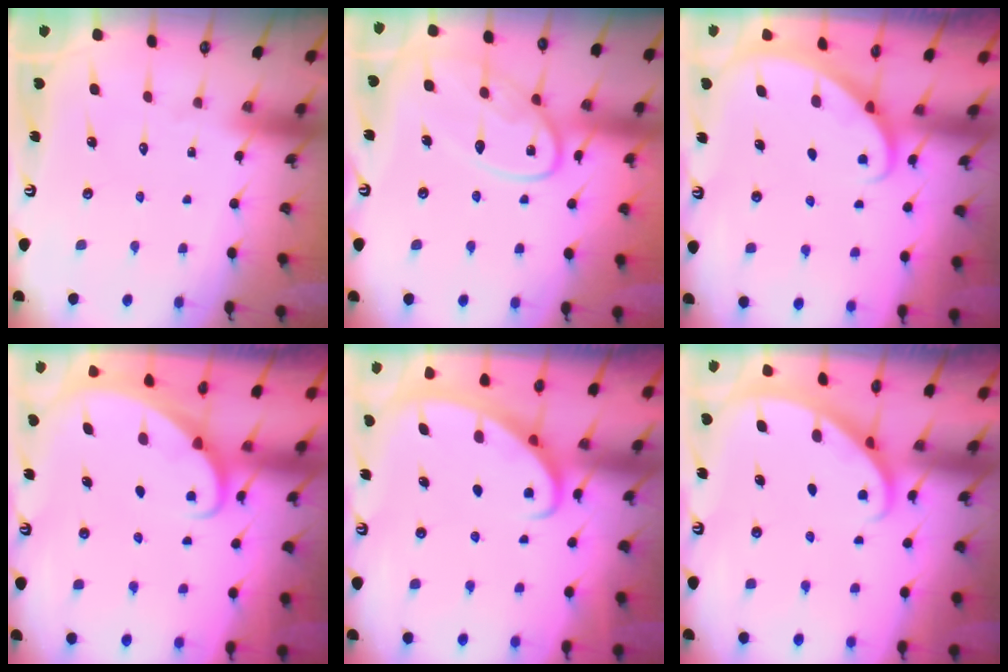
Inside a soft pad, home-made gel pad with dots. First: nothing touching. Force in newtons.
{"total": 13.9, "press": 13.8, "slide": 1.4}
{"total": 2.0, "press": 2.0, "slide": 0.1}
{"total": 1.8, "press": 1.8, "slide": 0.0}
{"total": 2.9, "press": 2.8, "slide": 0.3}
{"total": 2.2, "press": 2.2, "slide": 0.1}